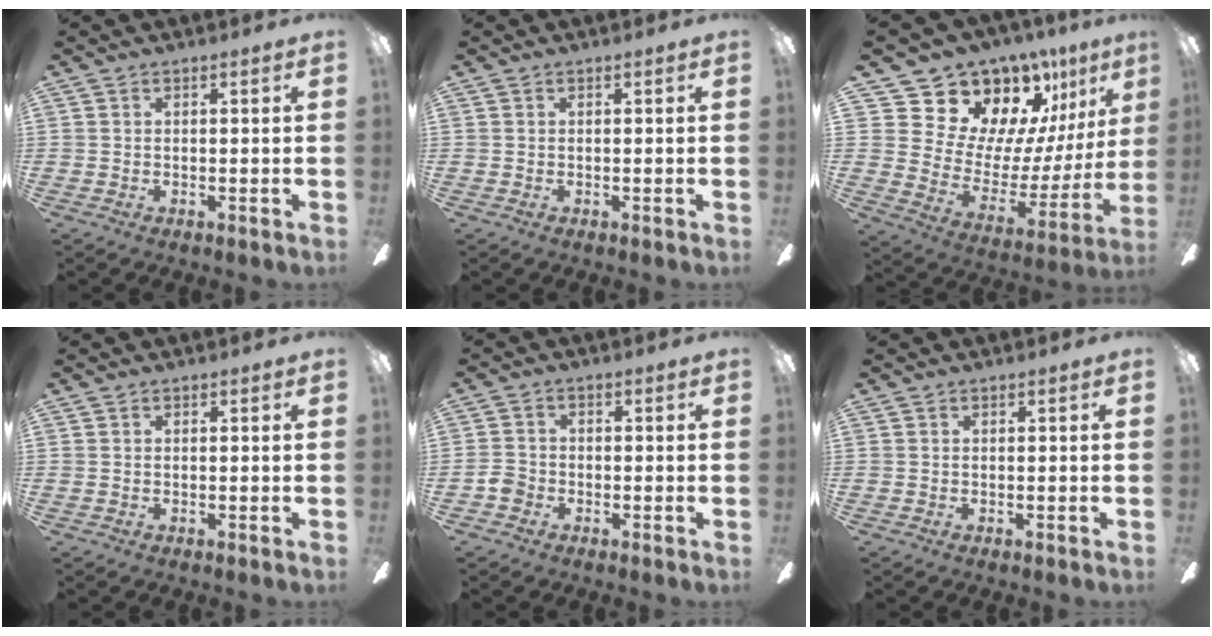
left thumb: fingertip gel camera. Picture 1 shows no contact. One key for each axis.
{"total": 0.0}
{"total": 17.6, "fx": 14.8, "fy": 8.5, "fz": 4.2, "tx": -0.086, "ty": -0.133, "tz": 0.286}
{"total": 0.0}
{"total": 3.1, "fx": -1.8, "fy": 2.3, "fz": 0.9, "tx": -0.011, "ty": 0.009, "tz": -0.031}
{"total": 0.0}